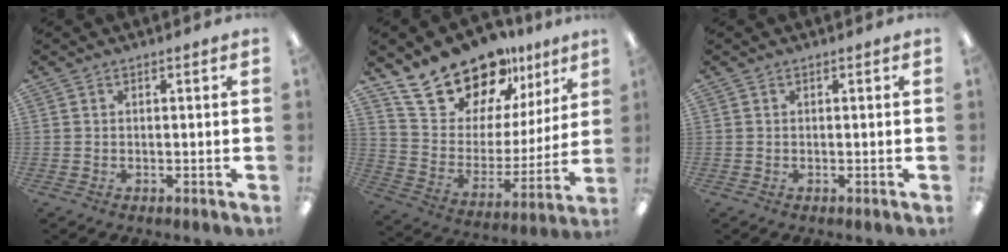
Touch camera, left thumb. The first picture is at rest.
{"total": 21.7, "force": [17.4, 10.6, 7.5], "torque": [-0.139, -0.124, 0.320]}
{"total": 0.0}